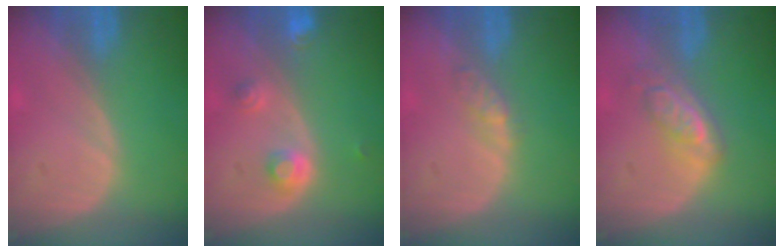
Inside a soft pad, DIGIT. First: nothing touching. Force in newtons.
{"total": 3.3, "press": 3.2, "slide": 1.0}
{"total": 2.6, "press": 2.3, "slide": 1.3}
{"total": 5.2, "press": 4.6, "slide": 2.4}